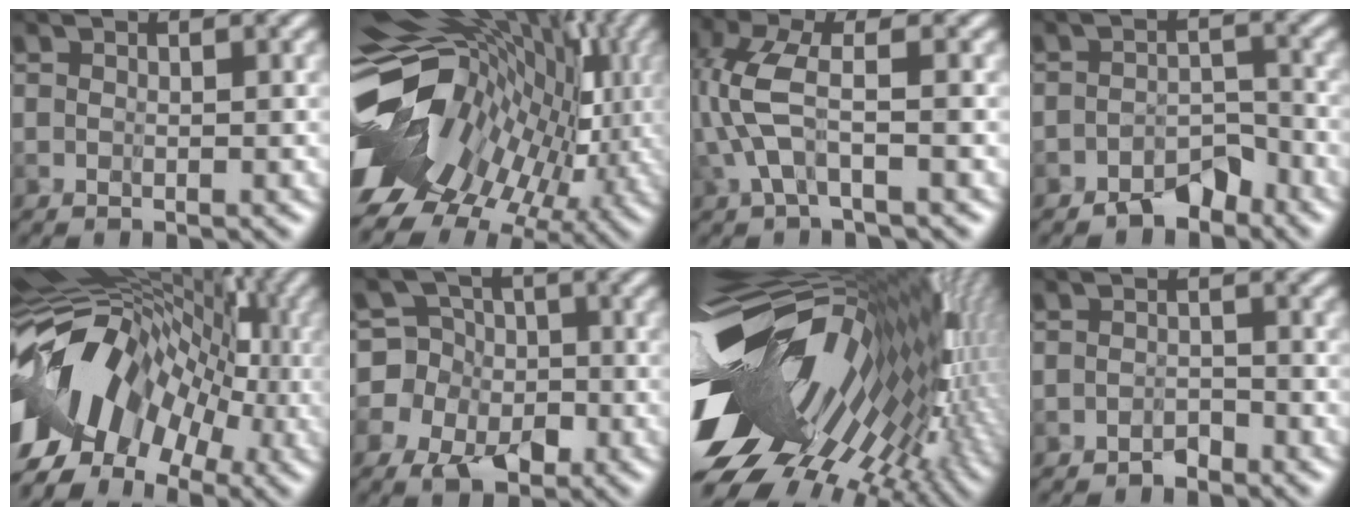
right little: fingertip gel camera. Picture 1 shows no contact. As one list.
[{"total": 13.2, "force": [-0.5, 7.8, 10.6], "torque": [-0.184, 0.000, 0.003]}, {"total": 2.9, "force": [-0.8, -0.1, 2.8], "torque": [-0.092, 0.014, -0.018]}, {"total": 4.1, "force": [-3.8, -0.1, -1.3], "torque": [0.033, 0.003, -0.065]}, {"total": 13.0, "force": [-2.8, 8.3, 9.7], "torque": [-0.163, 0.027, -0.047]}, {"total": 5.0, "force": [-1.7, 4.6, 0.4], "torque": [-0.008, 0.021, -0.067]}, {"total": 16.3, "force": [-1.5, 8.3, 13.9], "torque": [-0.238, -0.019, -0.023]}, {"total": 2.9, "force": [-2.2, -0.9, -1.7], "torque": [0.029, 0.001, -0.044]}]